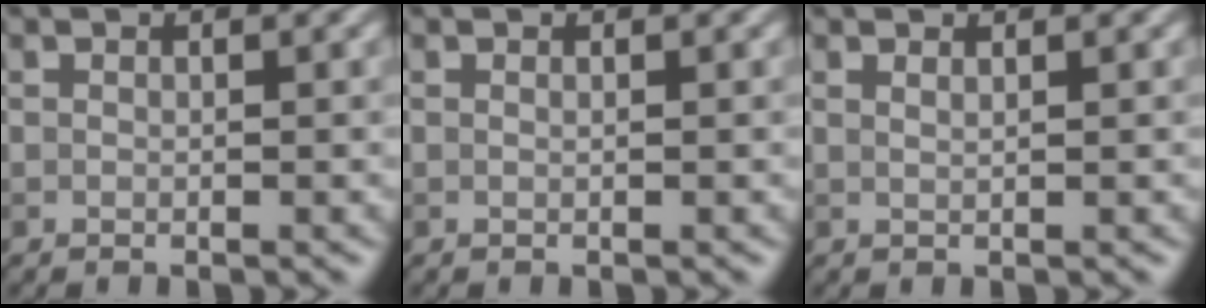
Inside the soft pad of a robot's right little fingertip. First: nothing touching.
{"total": 0.0}
{"total": 0.8, "force": [0.6, 0.2, 0.5], "torque": [-0.003, -0.003, 0.005]}